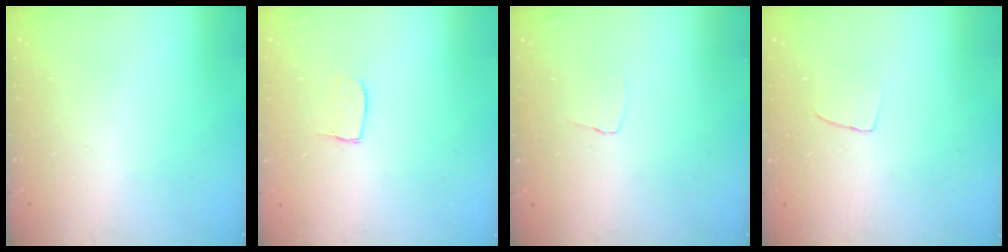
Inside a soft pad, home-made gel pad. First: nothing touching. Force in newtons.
{"total": 4.5, "press": 4.5, "slide": 0.3}
{"total": 2.9, "press": 2.8, "slide": 0.3}
{"total": 2.9, "press": 2.9, "slide": 0.2}